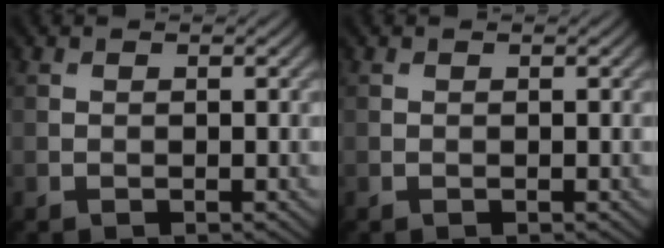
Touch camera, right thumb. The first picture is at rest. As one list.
[{"total": 0.0}]